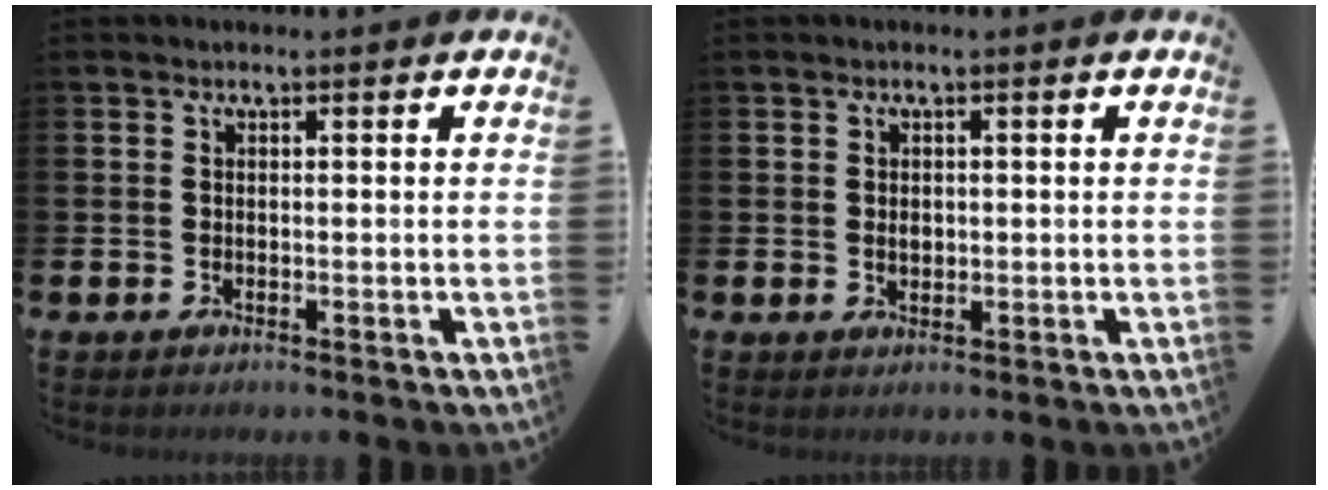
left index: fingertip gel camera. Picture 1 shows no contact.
{"total": 1.2, "force": [0.2, 0.9, 0.8], "torque": [-0.007, 0.003, -0.001]}